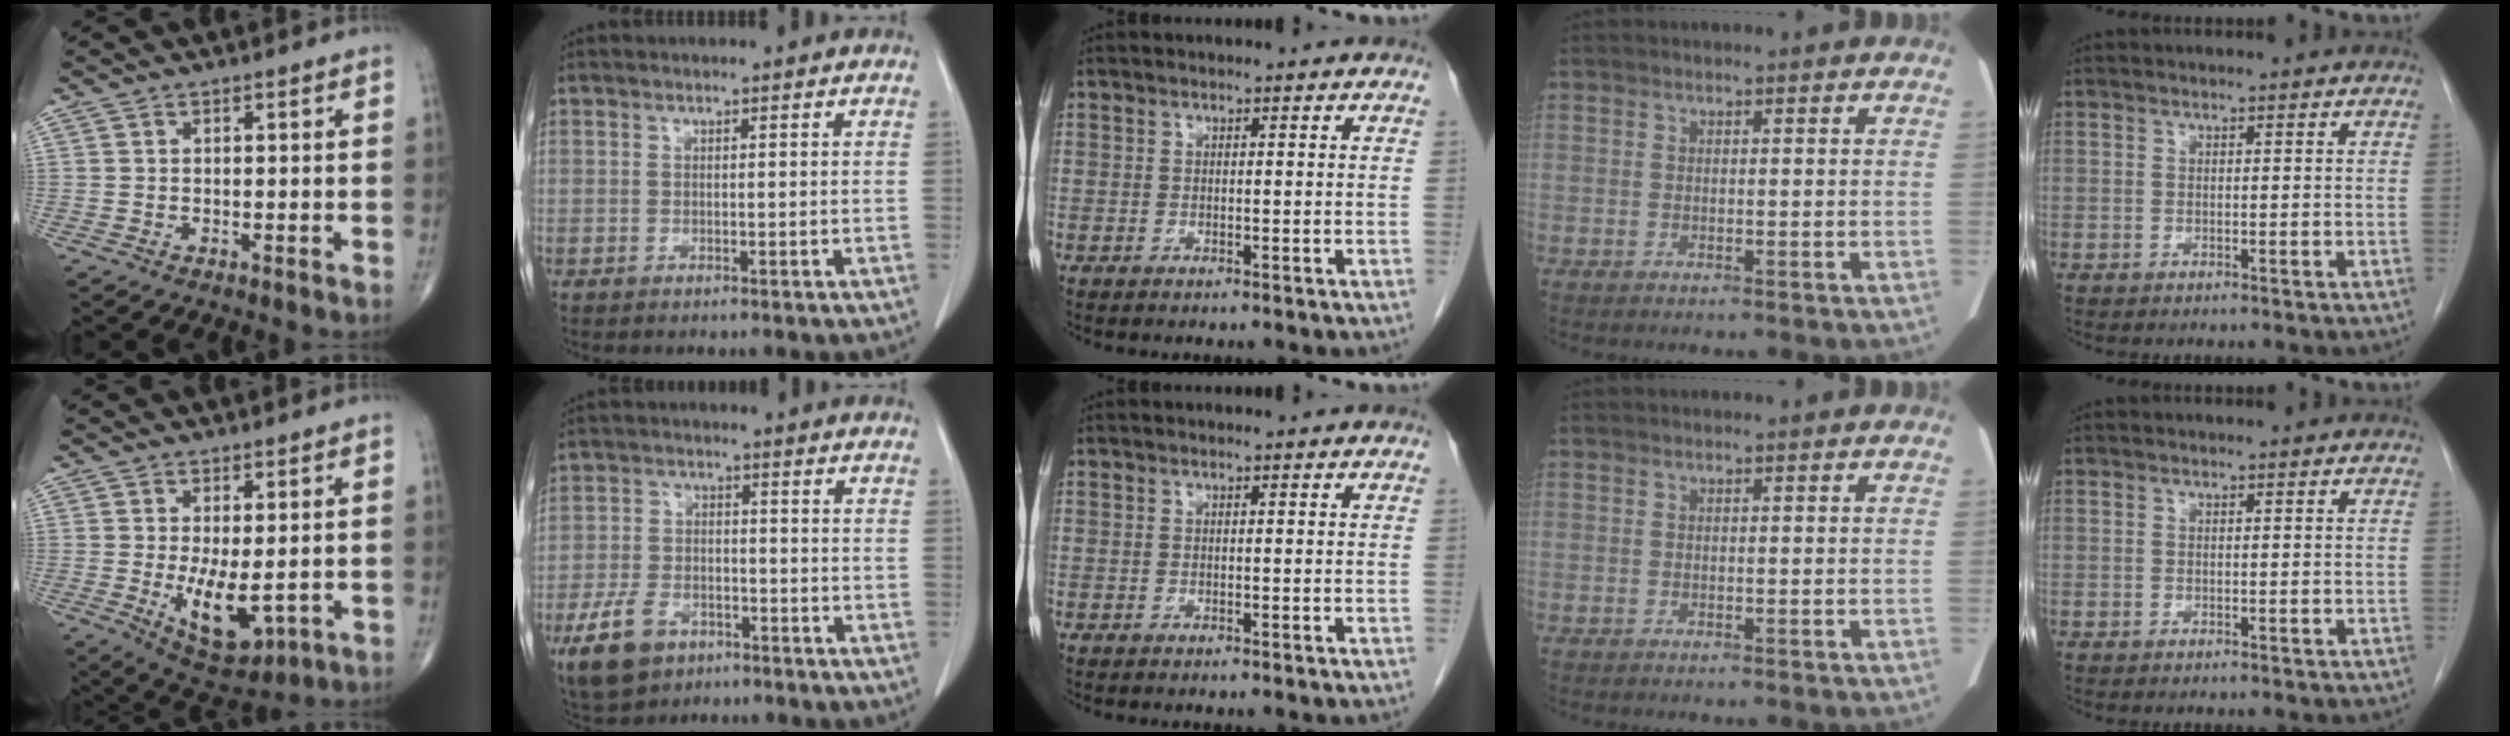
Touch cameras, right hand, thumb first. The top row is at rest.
{"thumb": {"total": 9.1, "force": [-1.1, 4.0, 8.1], "torque": [-0.118, -0.023, -0.001]}, "index": {"total": 8.5, "force": [-4.9, 5.2, 4.5], "torque": [-0.099, 0.004, -0.081]}}